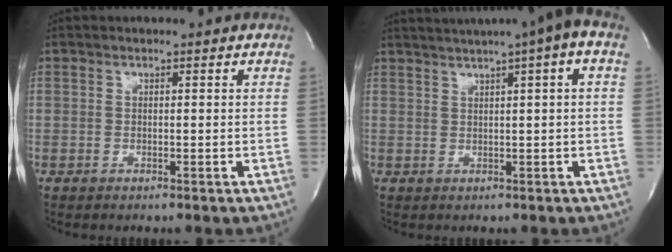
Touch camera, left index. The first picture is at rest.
{"total": 10.1, "force": [6.2, -0.1, 8.0], "torque": [-0.127, 0.032, 0.077]}